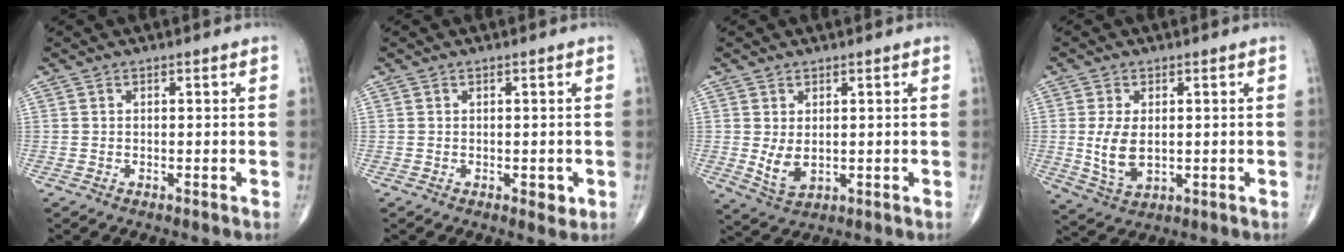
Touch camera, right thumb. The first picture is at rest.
{"total": 2.0, "force": [-0.4, 1.1, 1.7], "torque": [-0.011, -0.002, -0.004]}
{"total": 4.3, "force": [0.3, 2.6, 3.5], "torque": [-0.060, -0.010, 0.017]}
{"total": 7.0, "force": [0.2, 4.1, 5.7], "torque": [-0.108, -0.012, 0.013]}